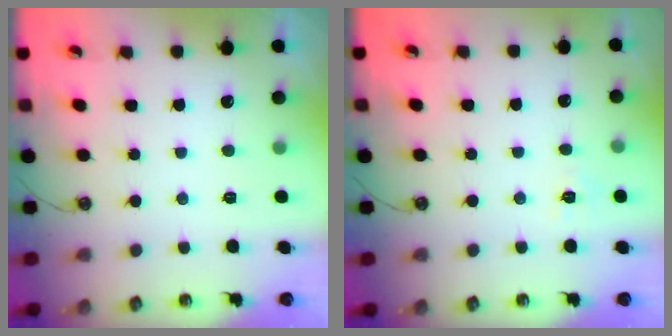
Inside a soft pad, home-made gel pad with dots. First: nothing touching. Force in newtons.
{"total": 6.0, "press": 6.0, "slide": 0.7}